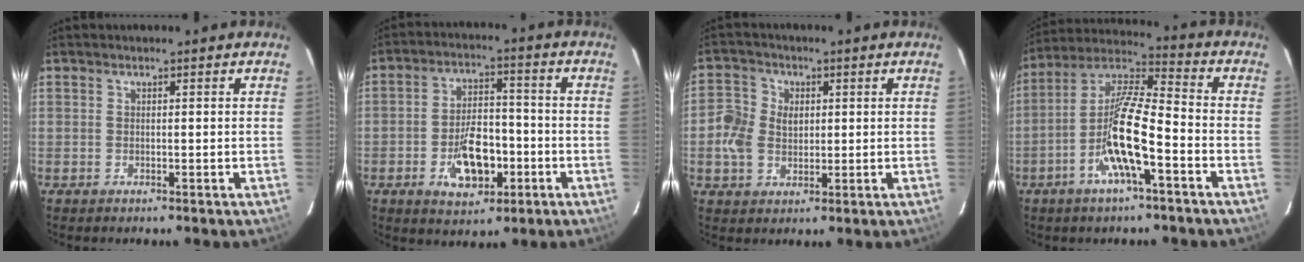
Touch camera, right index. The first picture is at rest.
{"total": 10.6, "force": [-3.9, 5.9, 7.8], "torque": [-0.148, 0.014, -0.051]}
{"total": 6.5, "force": [0.2, 5.6, 3.4], "torque": [-0.078, 0.017, 0.001]}
{"total": 13.0, "force": [-5.3, 2.3, 11.7], "torque": [-0.234, 0.001, -0.106]}